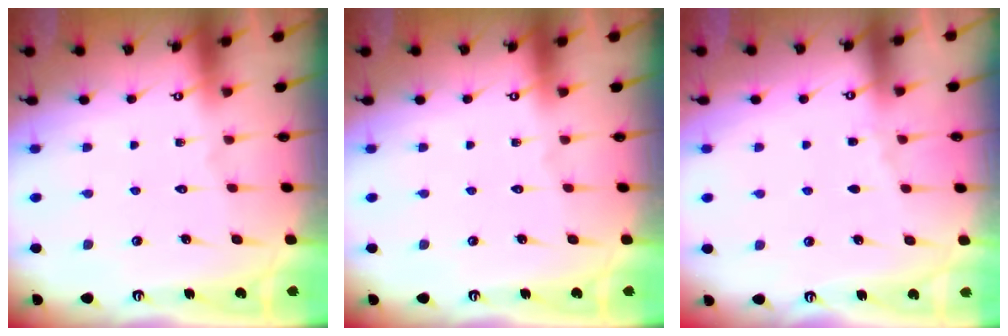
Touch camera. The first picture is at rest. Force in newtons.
{"total": 0.0}
{"total": 2.5, "press": 2.4, "slide": 0.4}